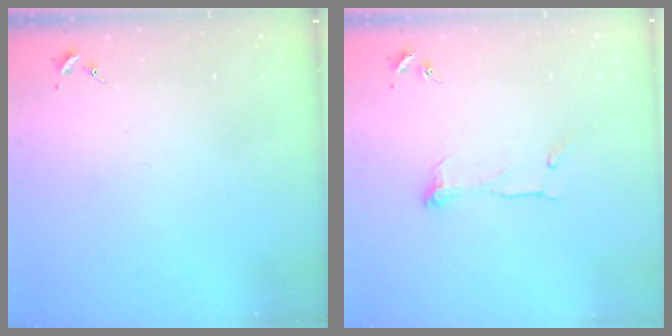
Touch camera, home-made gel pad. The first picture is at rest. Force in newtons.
{"total": 7.1, "press": 7.1, "slide": 0.3}